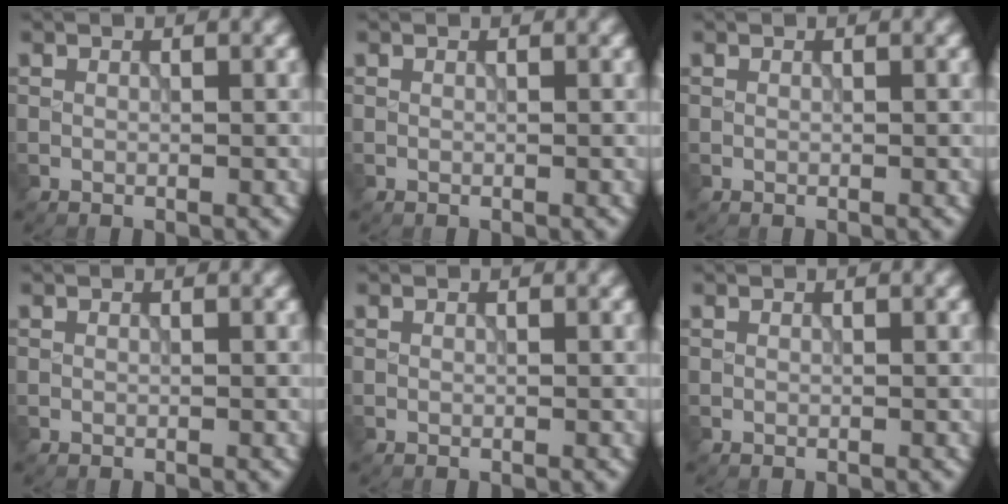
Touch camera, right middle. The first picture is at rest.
{"total": 0.0}
{"total": 0.0}
{"total": 0.0}
{"total": 0.0}
{"total": 0.0}